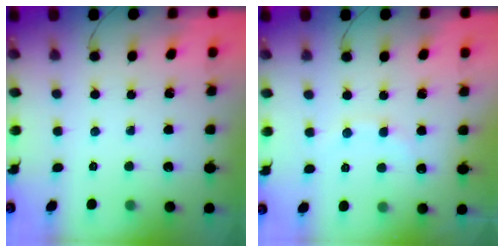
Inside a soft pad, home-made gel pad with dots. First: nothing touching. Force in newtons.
{"total": 6.2, "press": 6.1, "slide": 1.0}